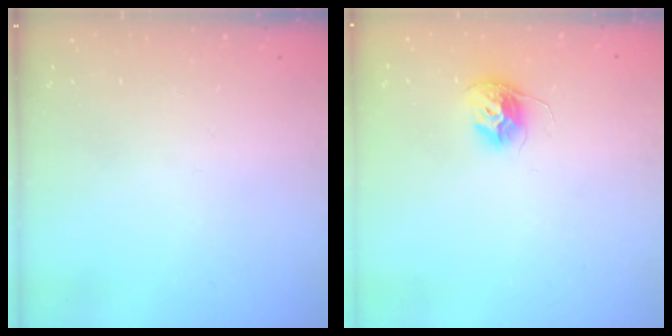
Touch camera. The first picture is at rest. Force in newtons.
{"total": 10.1, "press": 10.1, "slide": 0.7}